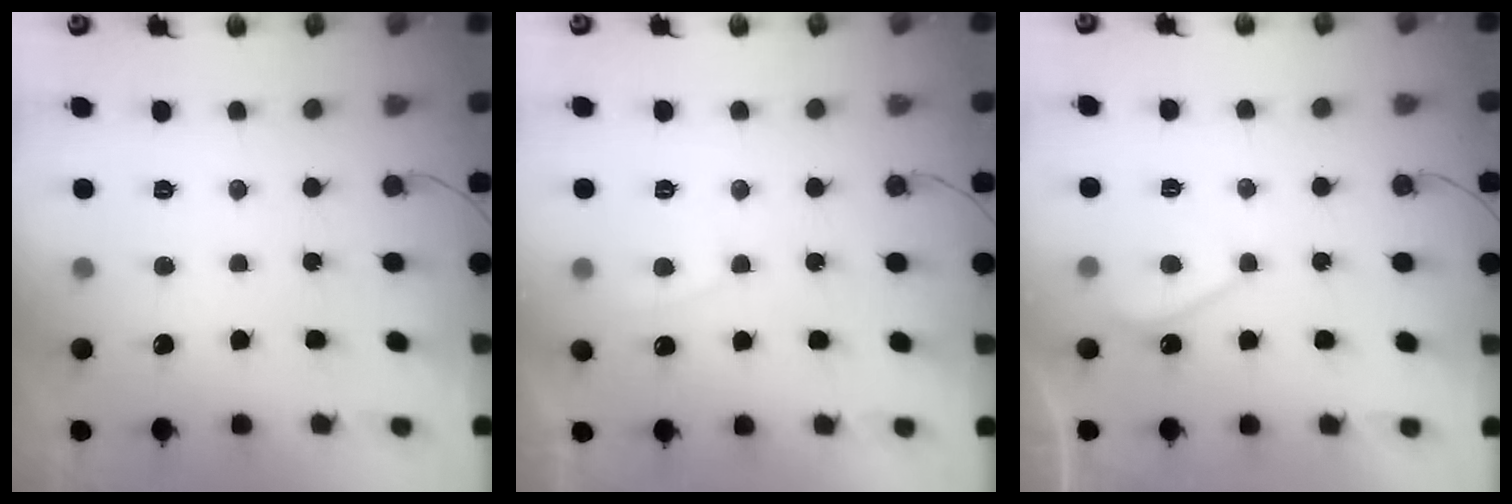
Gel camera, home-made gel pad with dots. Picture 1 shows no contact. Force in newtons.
{"total": 2.5, "press": 2.4, "slide": 0.6}
{"total": 2.8, "press": 2.7, "slide": 0.5}